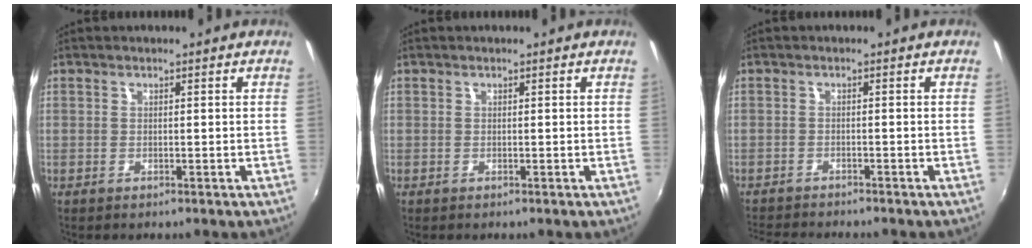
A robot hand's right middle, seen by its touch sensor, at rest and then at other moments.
{"total": 0.0}
{"total": 5.9, "force": [-5.6, 0.5, 1.7], "torque": [-0.049, -0.017, -0.093]}